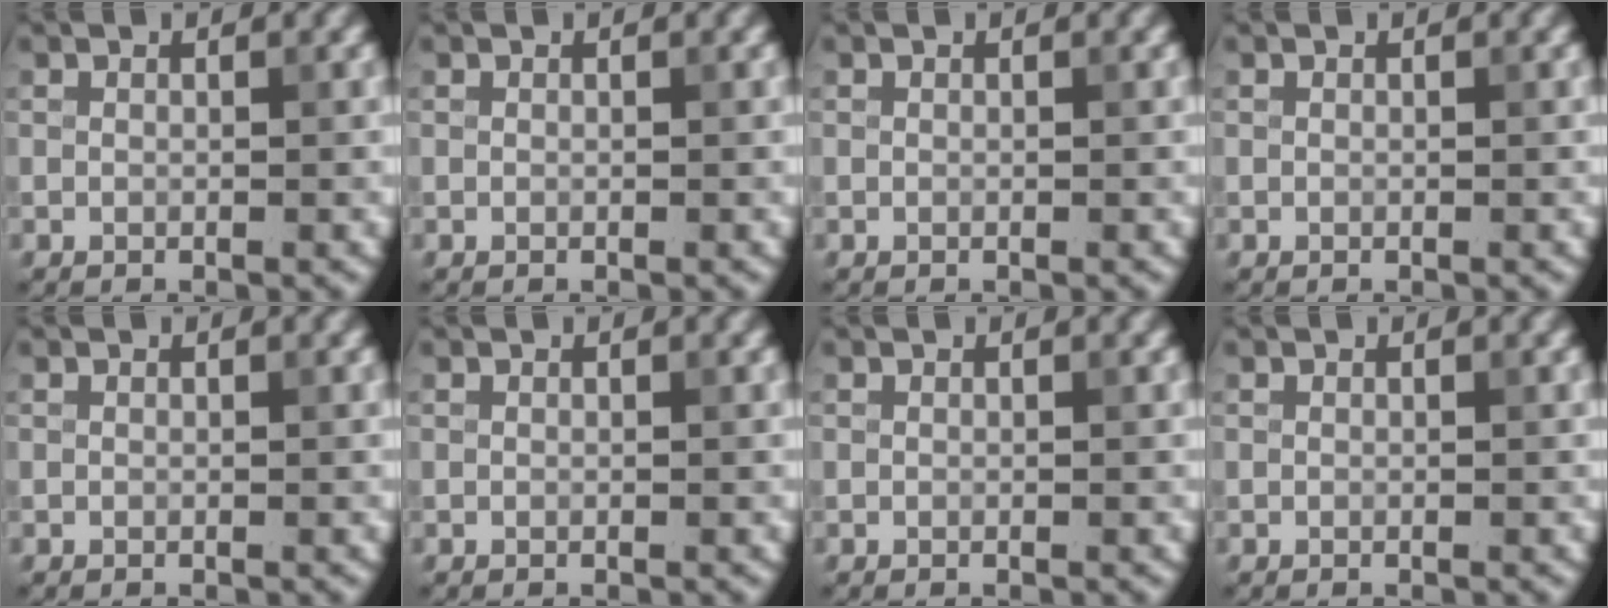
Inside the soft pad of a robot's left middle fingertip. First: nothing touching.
{"total": 0.0}
{"total": 0.0}
{"total": 0.0}
{"total": 0.0}
{"total": 0.0}
{"total": 0.0}
{"total": 0.0}